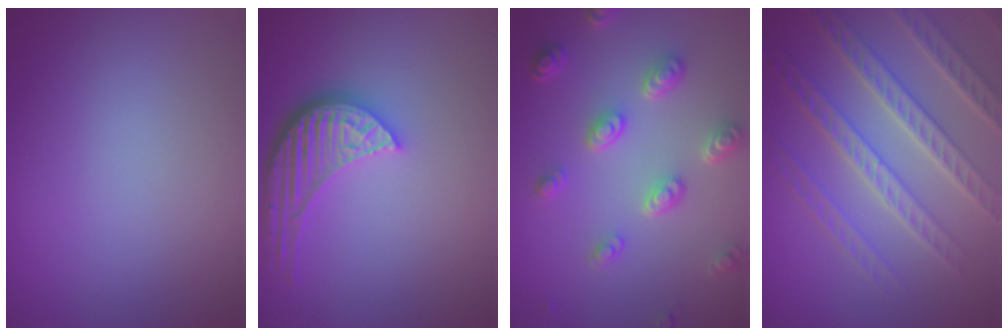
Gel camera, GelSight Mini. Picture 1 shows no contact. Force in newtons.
{"total": 5.2, "press": 3.8, "slide": 3.5}
{"total": 4.6, "press": 3.4, "slide": 3.0}
{"total": 6.7, "press": 5.2, "slide": 4.2}